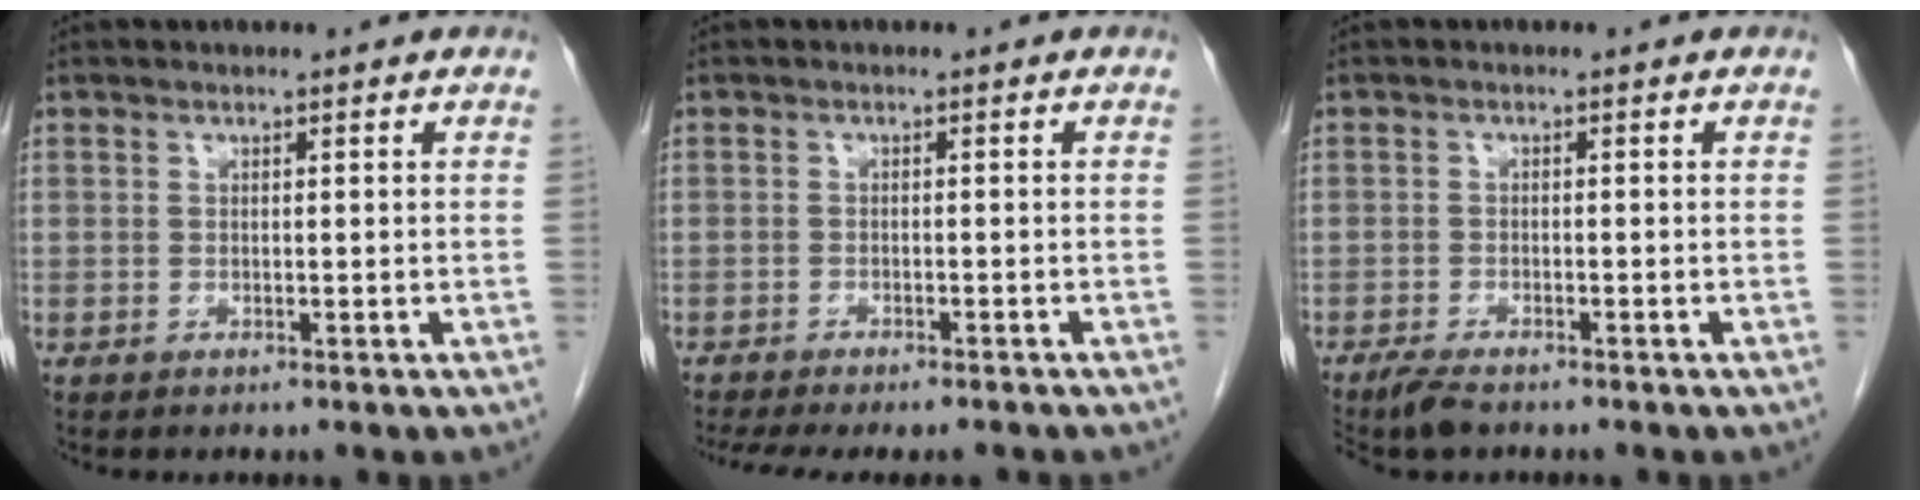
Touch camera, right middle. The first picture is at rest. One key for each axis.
{"total": 11.1, "fx": -9.6, "fy": 2.5, "fz": 4.9, "tx": -0.080, "ty": -0.009, "tz": -0.127}
{"total": 3.9, "fx": -3.2, "fy": 0.9, "fz": 2.1, "tx": -0.043, "ty": -0.010, "tz": -0.053}